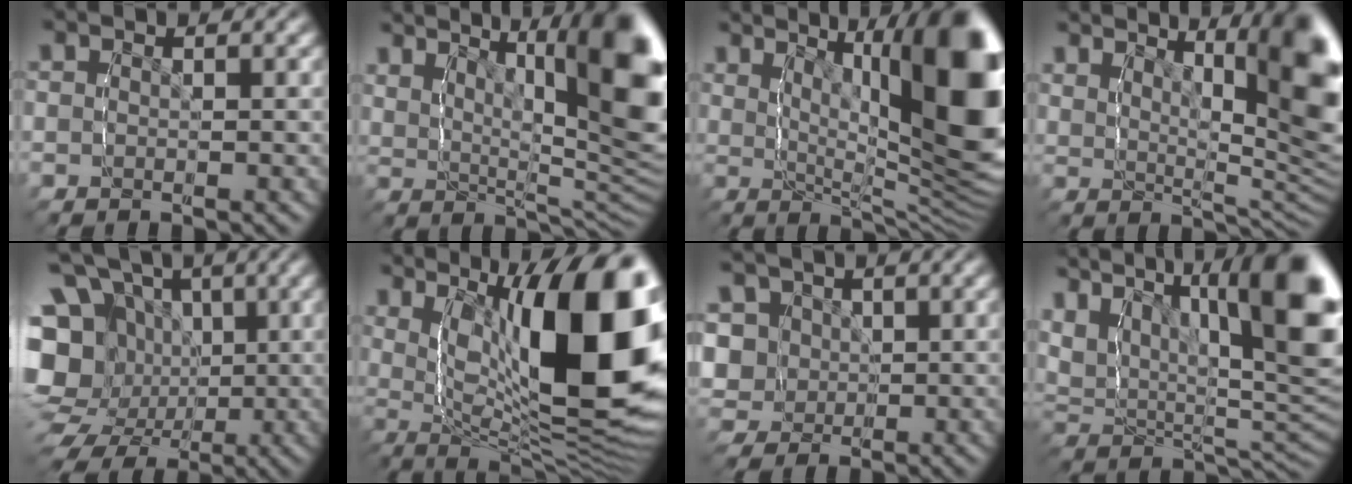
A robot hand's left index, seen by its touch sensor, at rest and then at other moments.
{"total": 13.9, "force": [4.8, 6.8, 11.1], "torque": [-0.132, 0.004, 0.066]}
{"total": 16.1, "force": [3.7, 7.1, 14.0], "torque": [-0.148, 0.004, 0.053]}
{"total": 12.1, "force": [4.5, 4.9, 10.0], "torque": [-0.106, 0.010, 0.066]}
{"total": 15.1, "force": [-2.5, 13.6, 6.0], "torque": [-0.132, -0.063, -0.035]}
{"total": 18.6, "force": [1.5, 9.6, 15.9], "torque": [-0.227, -0.012, 0.027]}
{"total": 8.6, "force": [0.6, 8.3, 2.0], "torque": [-0.079, -0.037, 0.016]}
{"total": 16.8, "force": [4.7, 11.0, 11.7], "torque": [-0.172, 0.007, 0.055]}